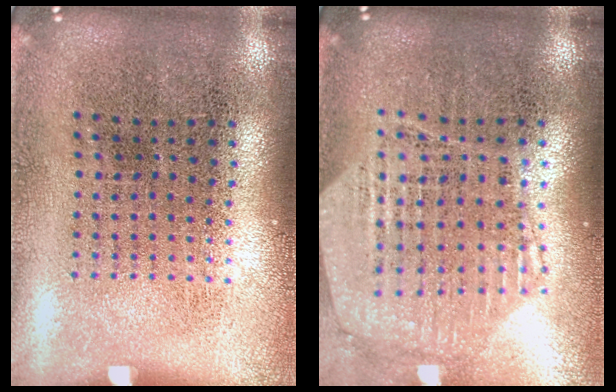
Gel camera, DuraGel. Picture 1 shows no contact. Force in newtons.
{"total": 1.2, "press": 1.2, "slide": 0.2}